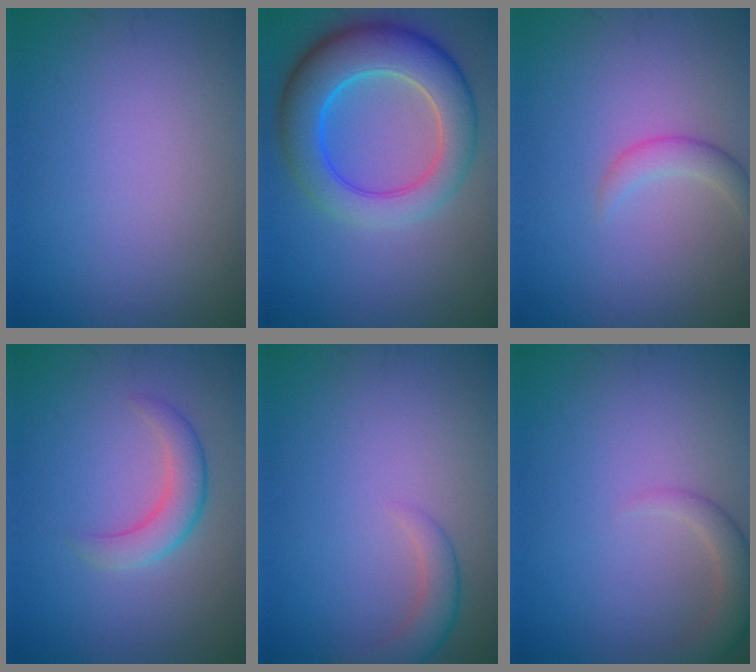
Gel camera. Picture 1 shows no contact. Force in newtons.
{"total": 8.6, "press": 8.6, "slide": 0.5}
{"total": 1.9, "press": 1.9, "slide": 0.0}
{"total": 2.9, "press": 2.9, "slide": 0.2}
{"total": 2.6, "press": 2.6, "slide": 0.2}
{"total": 2.5, "press": 2.5, "slide": 0.2}